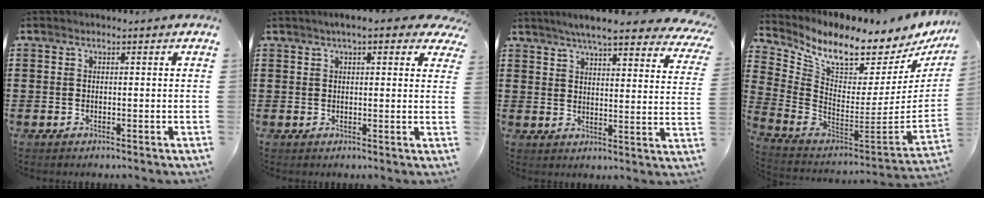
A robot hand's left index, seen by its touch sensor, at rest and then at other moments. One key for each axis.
{"total": 3.6, "fx": 2.4, "fy": 0.9, "fz": 2.5, "tx": -0.055, "ty": 0.004, "tz": 0.042}
{"total": 6.8, "fx": 5.9, "fy": 0.1, "fz": 3.4, "tx": -0.078, "ty": -0.024, "tz": 0.101}
{"total": 6.9, "fx": 5.9, "fy": 1.3, "fz": 3.5, "tx": -0.089, "ty": -0.065, "tz": 0.091}